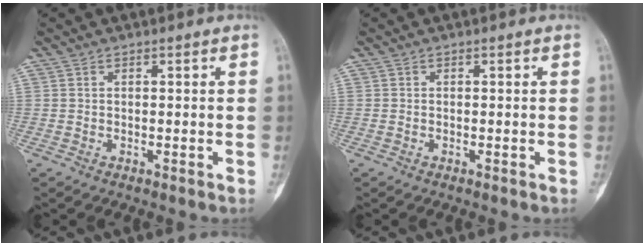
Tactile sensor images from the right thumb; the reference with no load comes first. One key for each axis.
{"total": 0.0}